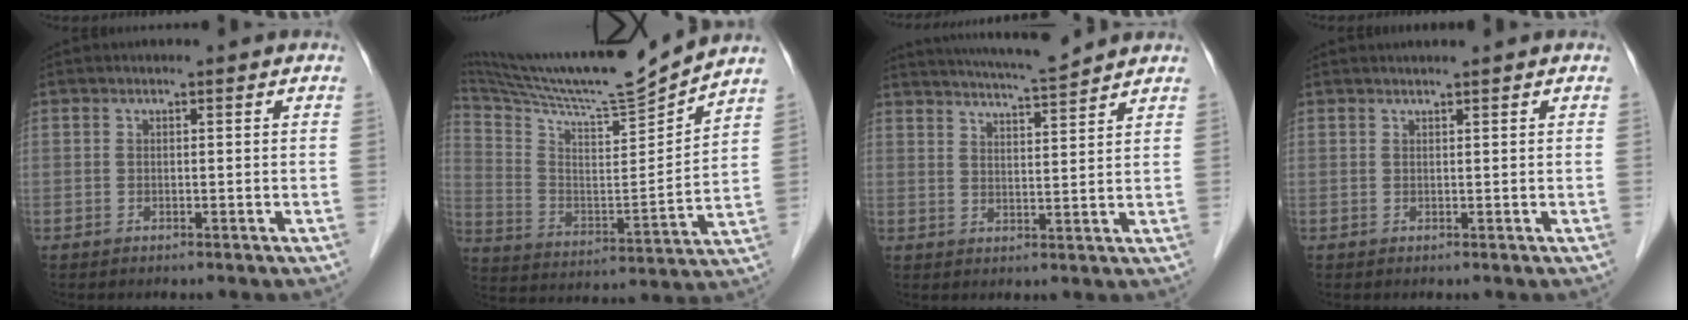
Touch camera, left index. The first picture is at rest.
{"total": 19.8, "force": [18.2, -1.0, 7.5], "torque": [-0.152, -0.037, 0.304]}
{"total": 8.8, "force": [8.2, -0.7, 3.1], "torque": [-0.059, 0.005, 0.127]}
{"total": 1.3, "force": [1.1, -0.2, 0.5], "torque": [-0.006, 0.010, 0.024]}